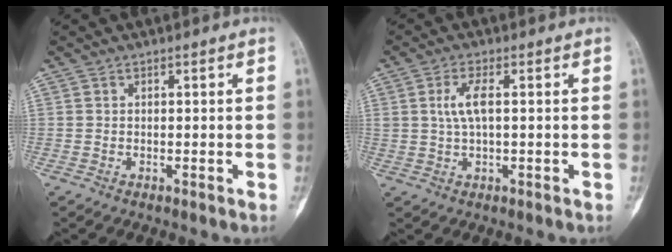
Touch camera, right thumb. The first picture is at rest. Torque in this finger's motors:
{"motor_torque": [-0.37, 0.01, 0.07, 0.04, 0.02]}